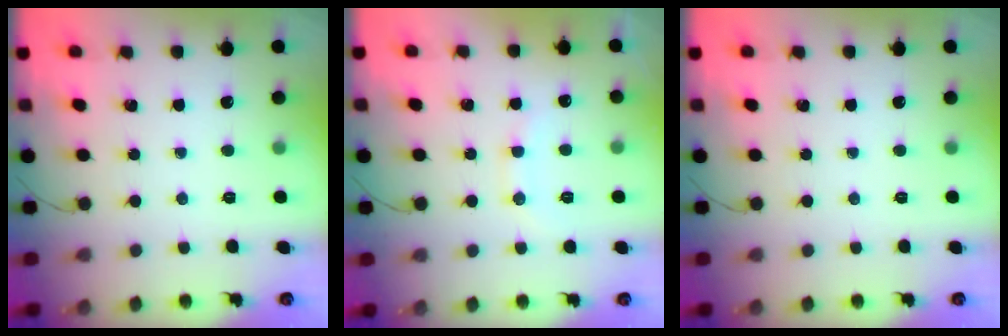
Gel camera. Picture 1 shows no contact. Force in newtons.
{"total": 8.9, "press": 8.9, "slide": 1.1}
{"total": 0.0}